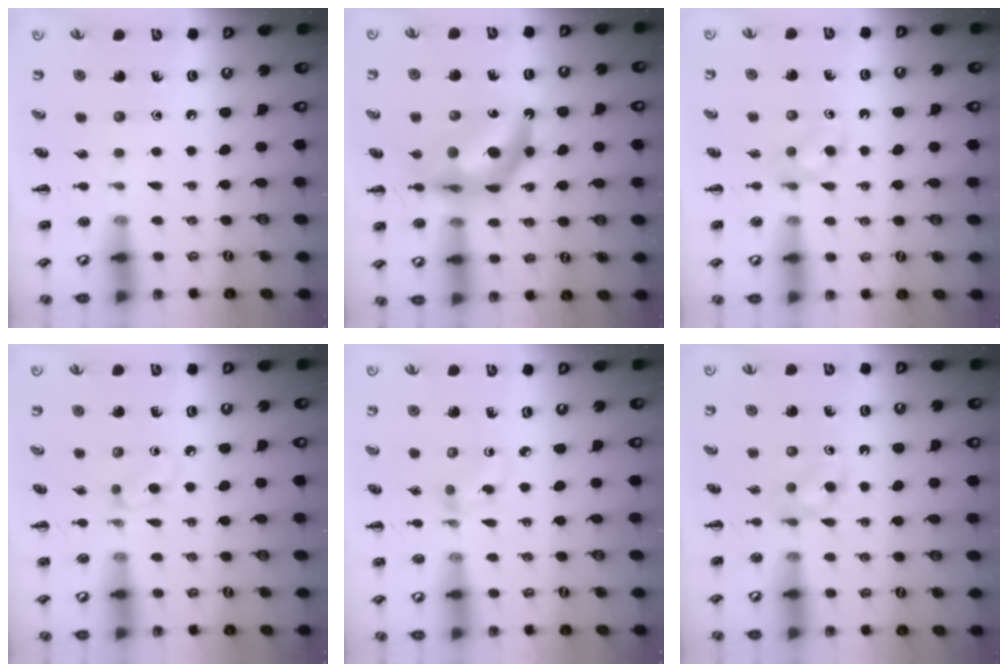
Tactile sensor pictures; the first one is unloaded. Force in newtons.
{"total": 12.2, "press": 11.6, "slide": 3.7}
{"total": 2.6, "press": 2.4, "slide": 1.0}
{"total": 2.4, "press": 2.1, "slide": 1.1}
{"total": 3.2, "press": 3.0, "slide": 1.2}
{"total": 2.6, "press": 2.4, "slide": 1.0}